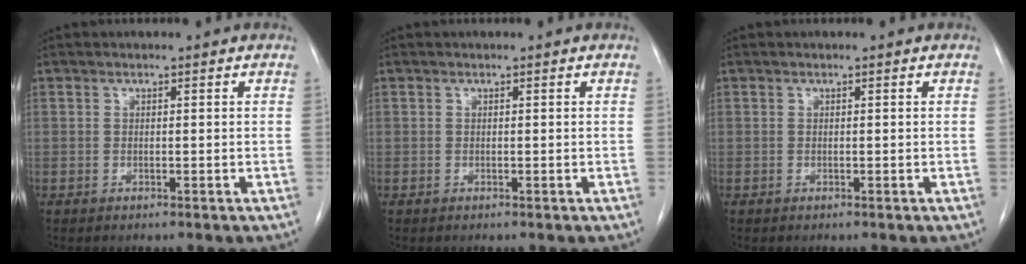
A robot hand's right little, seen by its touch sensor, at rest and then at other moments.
{"total": 0.0}
{"total": 0.0}